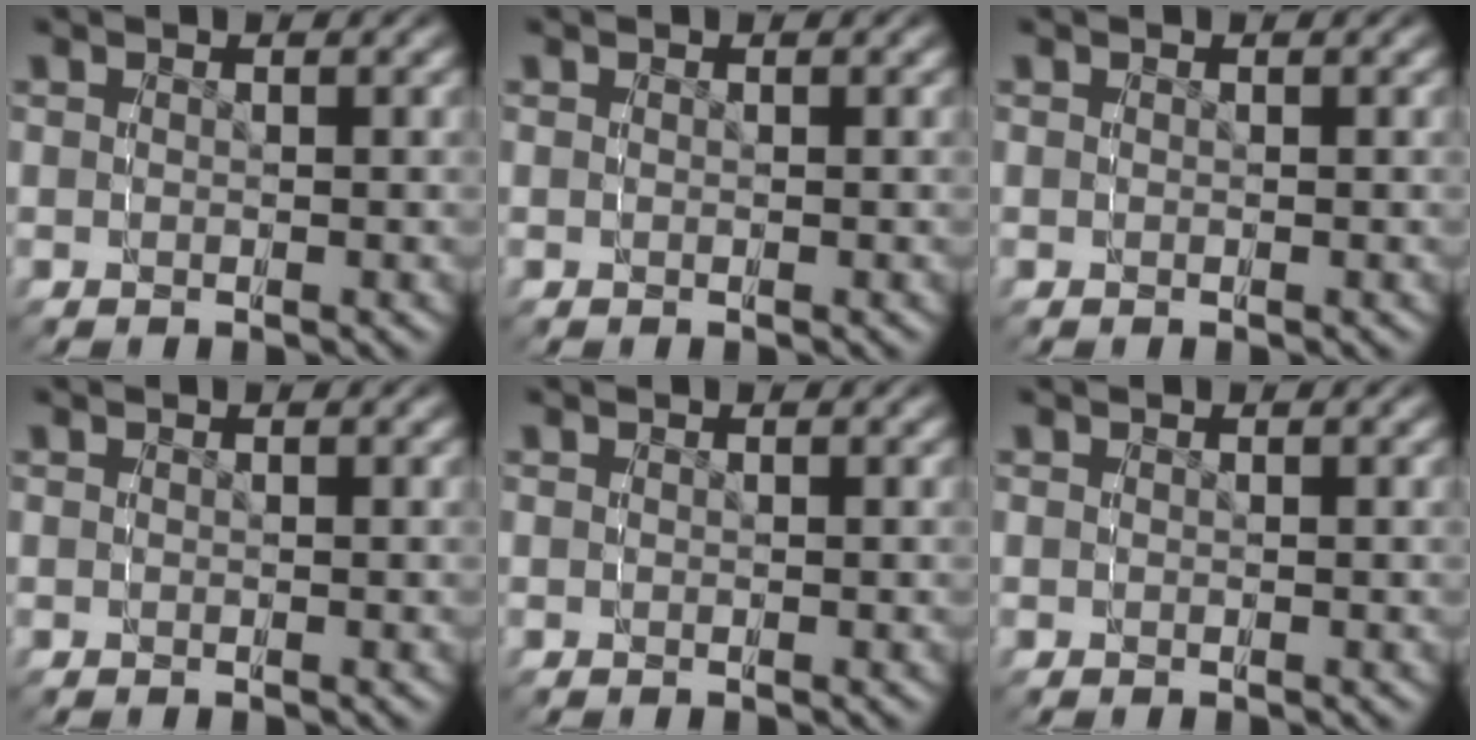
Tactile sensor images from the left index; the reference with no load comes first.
{"total": 0.0}
{"total": 0.0}
{"total": 0.0}
{"total": 0.0}
{"total": 0.0}